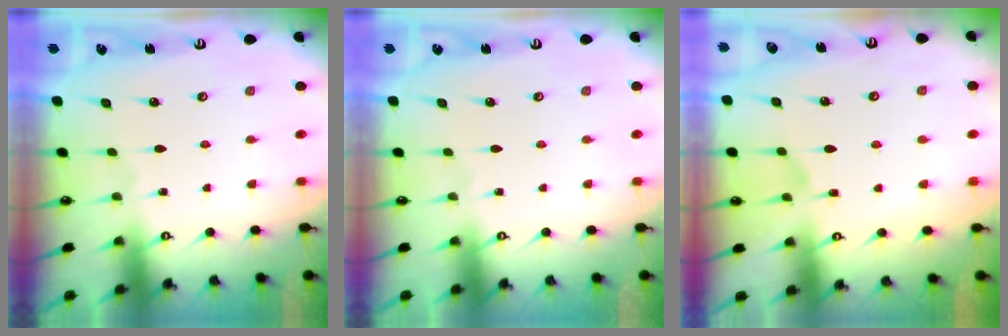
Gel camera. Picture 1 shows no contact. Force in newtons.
{"total": 0.0}
{"total": 3.7, "press": 3.7, "slide": 0.4}